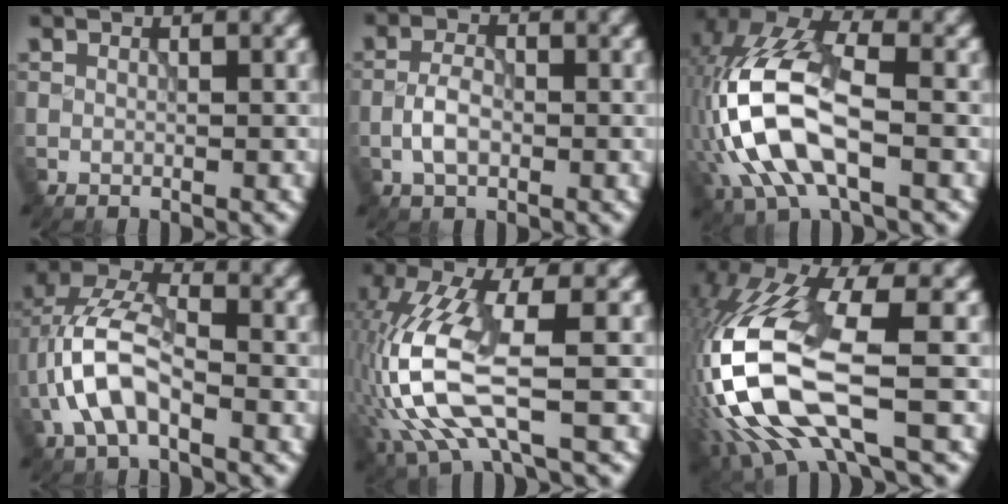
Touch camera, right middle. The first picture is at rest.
{"total": 2.7, "force": [-0.9, 1.4, 2.1], "torque": [-0.040, 0.004, -0.021]}
{"total": 10.5, "force": [-2.3, 5.1, 8.8], "torque": [-0.201, 0.014, -0.053]}
{"total": 6.1, "force": [-2.0, 3.0, 4.9], "torque": [-0.103, 0.016, -0.042]}
{"total": 8.5, "force": [-1.7, 2.7, 7.8], "torque": [-0.196, 0.000, -0.032]}
{"total": 13.1, "force": [-2.6, 4.7, 12.0], "torque": [-0.272, -0.004, -0.050]}